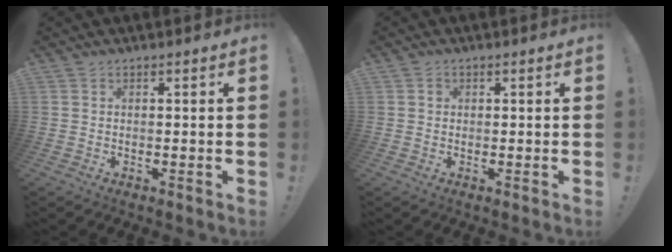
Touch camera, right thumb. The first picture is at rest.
{"total": 1.0, "force": [0.1, 1.0, 0.4], "torque": [-0.001, 0.002, 0.000]}